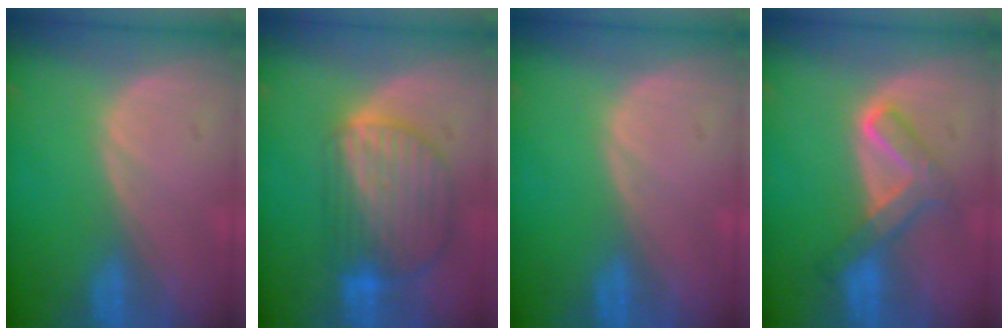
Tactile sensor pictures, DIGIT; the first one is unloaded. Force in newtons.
{"total": 9.3, "press": 7.9, "slide": 4.9}
{"total": 0.0}
{"total": 5.7, "press": 5.6, "slide": 1.0}